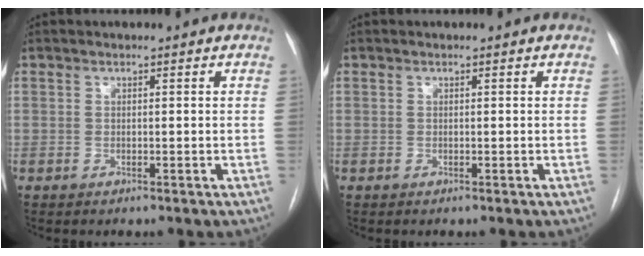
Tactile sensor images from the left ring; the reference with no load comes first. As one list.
[{"total": 0.0}]